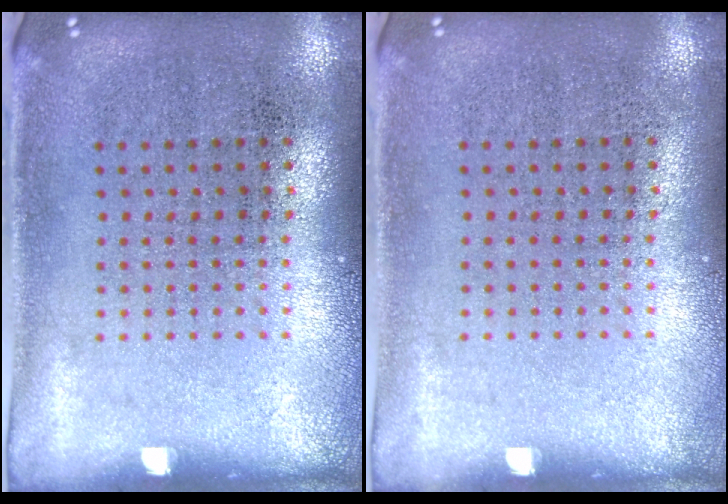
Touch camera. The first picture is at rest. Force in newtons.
{"total": 0.0}